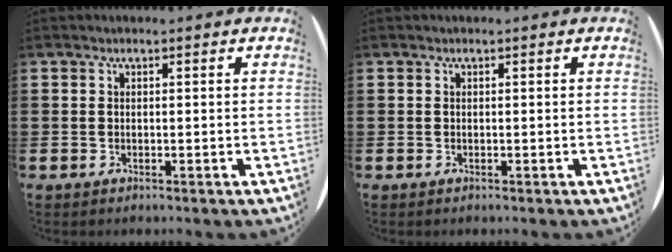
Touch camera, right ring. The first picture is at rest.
{"total": 0.0}